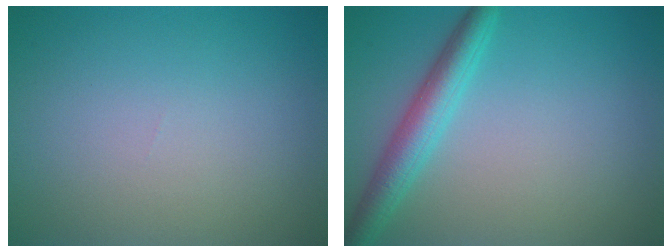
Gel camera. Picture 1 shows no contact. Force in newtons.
{"total": 3.7, "press": 3.7, "slide": 0.1}